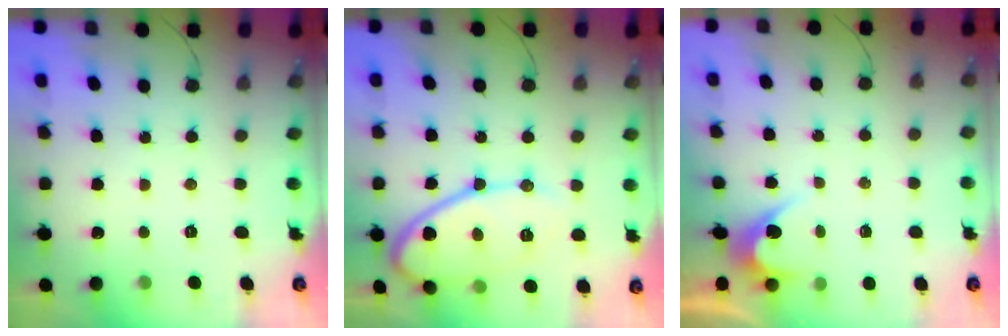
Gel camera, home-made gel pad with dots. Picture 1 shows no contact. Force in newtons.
{"total": 15.3, "press": 15.3, "slide": 1.2}
{"total": 2.6, "press": 2.6, "slide": 0.1}